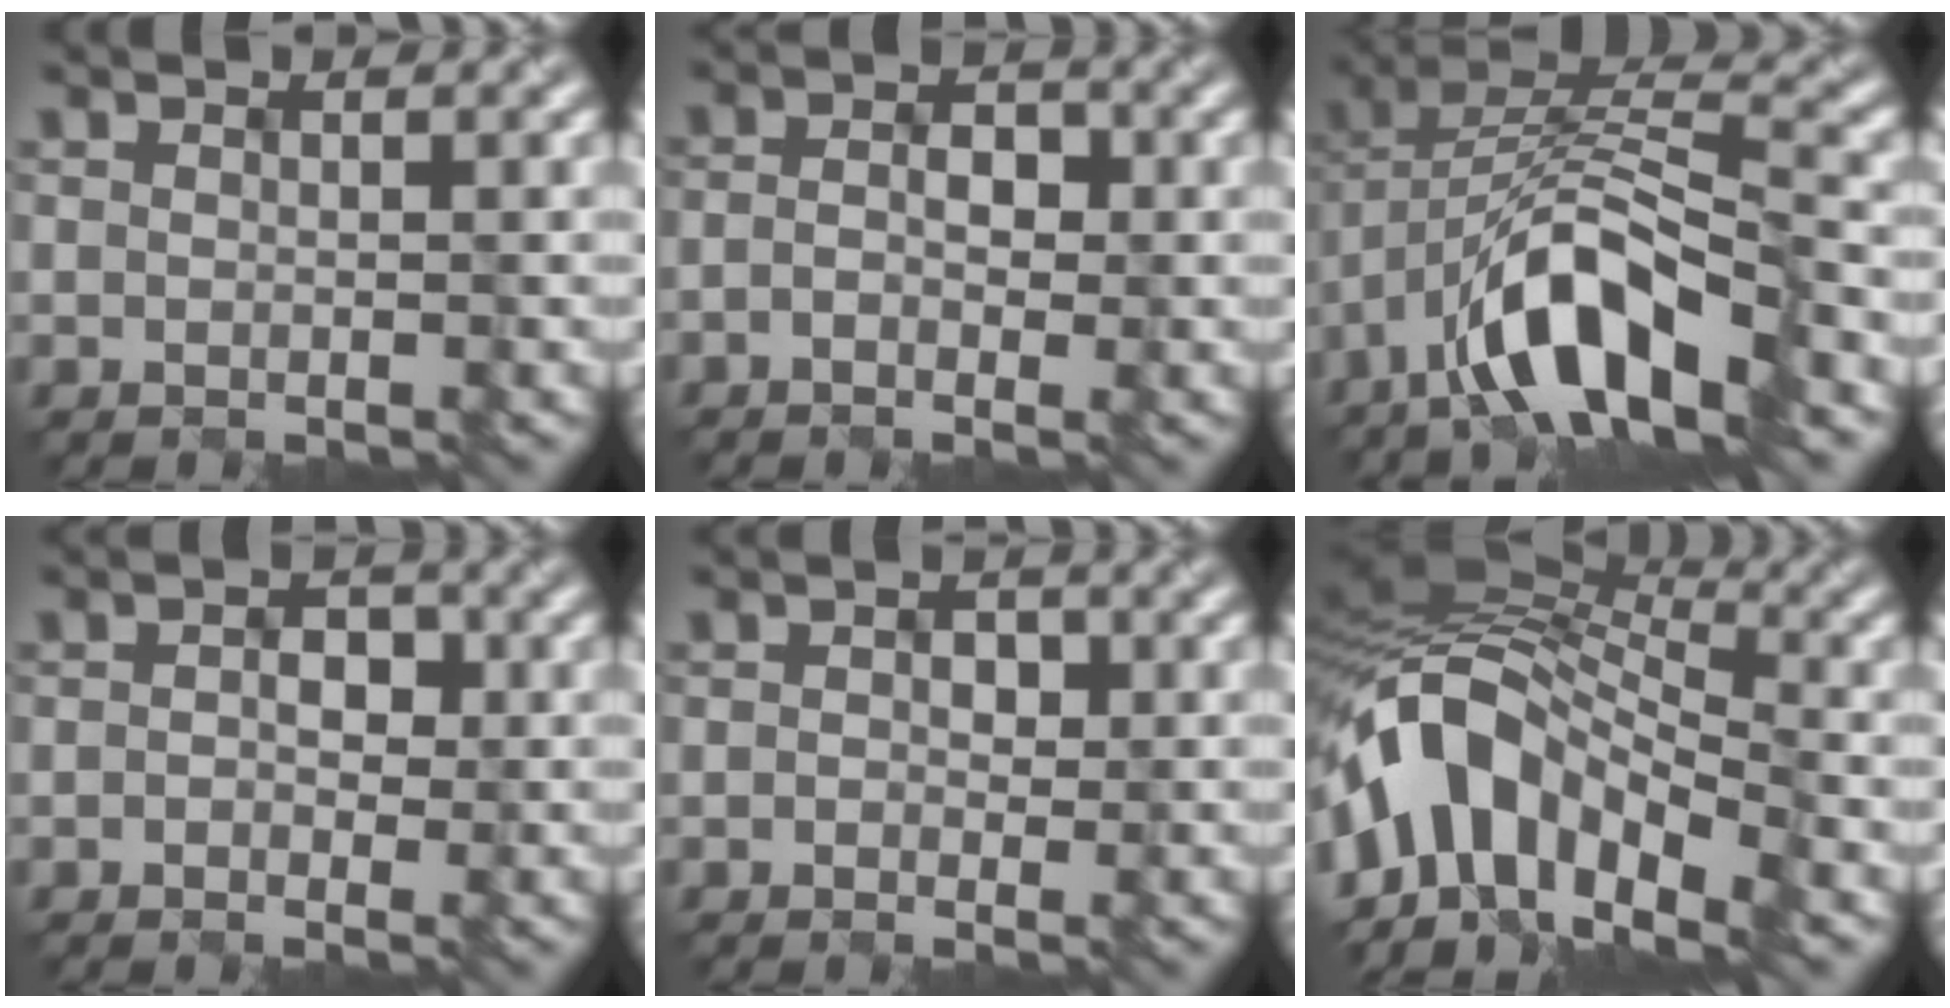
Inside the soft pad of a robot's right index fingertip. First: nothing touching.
{"total": 1.9, "force": [-0.8, 0.9, 1.4], "torque": [-0.024, 0.003, -0.017]}
{"total": 10.0, "force": [-5.6, 3.3, 7.6], "torque": [-0.133, 0.018, -0.103]}
{"total": 2.1, "force": [-0.1, 1.5, 1.5], "torque": [-0.008, 0.003, -0.012]}
{"total": 1.5, "force": [0.0, 1.2, 1.0], "torque": [0.000, 0.004, -0.008]}
{"total": 11.1, "force": [-4.7, 6.6, 7.7], "torque": [-0.137, 0.020, -0.102]}